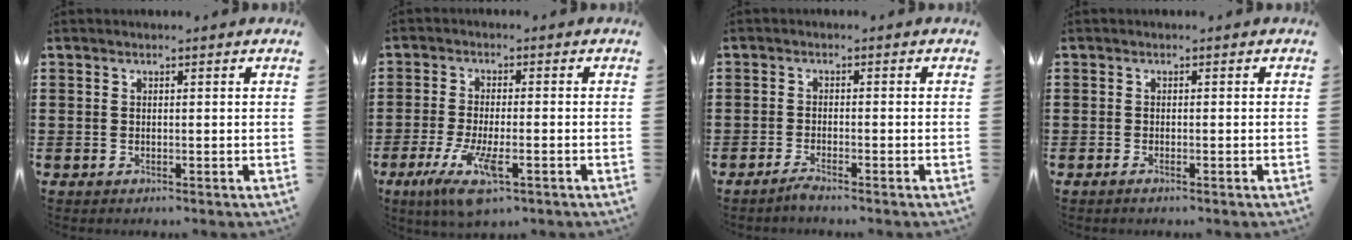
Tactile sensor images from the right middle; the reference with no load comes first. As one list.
[{"total": 7.8, "force": [-3.7, 2.2, 6.6], "torque": [-0.142, -0.017, -0.066]}, {"total": 1.6, "force": [-1.5, 0.0, 0.7], "torque": [-0.020, -0.004, -0.030]}, {"total": 0.6, "force": [-0.4, 0.1, 0.5], "torque": [-0.010, -0.003, -0.007]}]